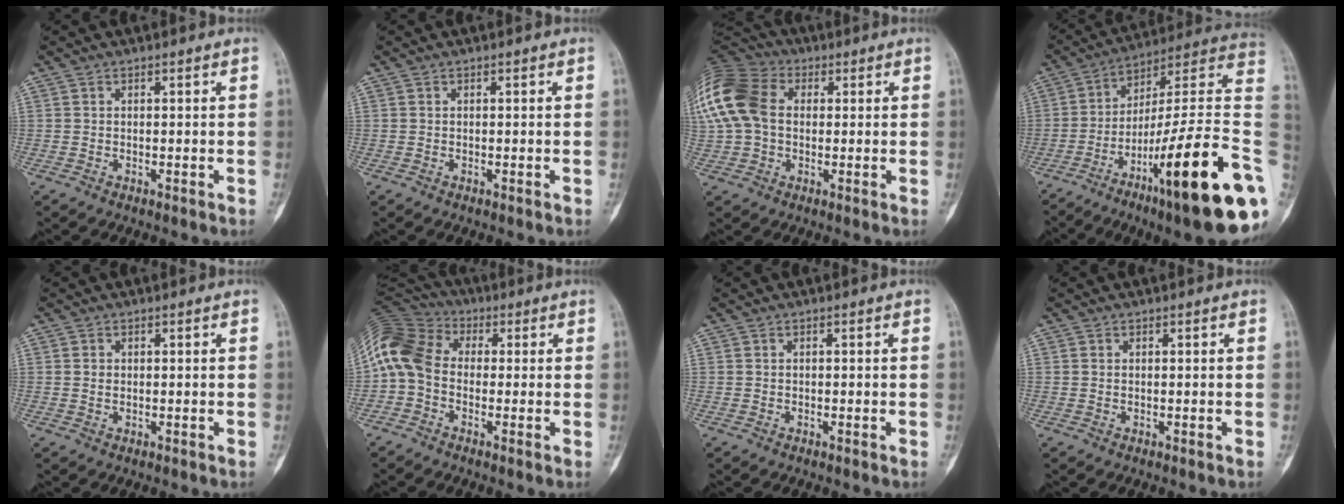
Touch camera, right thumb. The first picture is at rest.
{"total": 0.0}
{"total": 19.4, "force": [3.3, 14.3, 12.7], "torque": [-0.309, 0.045, 0.058]}
{"total": 28.7, "force": [-9.3, 4.2, 26.8], "torque": [-0.344, 0.063, -0.146]}
{"total": 1.2, "force": [0.1, 0.9, 0.8], "torque": [-0.014, 0.000, 0.004]}
{"total": 11.4, "force": [-0.6, 8.6, 7.4], "torque": [-0.144, 0.029, -0.029]}
{"total": 0.0}
{"total": 0.0}